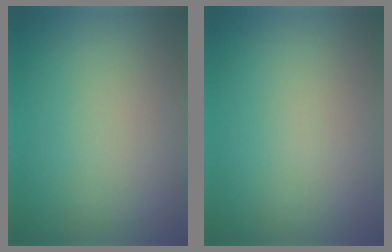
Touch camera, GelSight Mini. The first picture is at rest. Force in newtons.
{"total": 0.0}